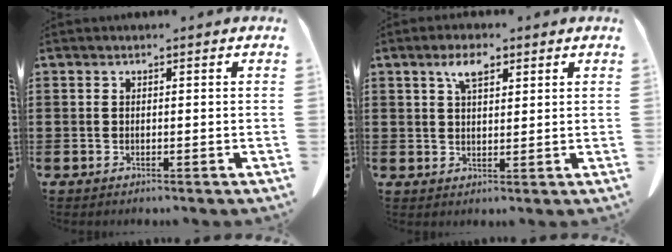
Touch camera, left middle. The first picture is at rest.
{"total": 4.3, "force": [2.5, 1.7, 3.0], "torque": [-0.060, 0.003, 0.042]}